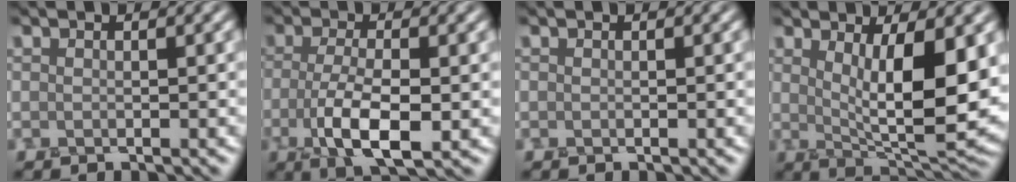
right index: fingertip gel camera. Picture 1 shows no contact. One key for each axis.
{"total": 5.6, "fx": -1.5, "fy": 2.1, "fz": 5.0, "tx": -0.106, "ty": -0.012, "tz": -0.027}
{"total": 0.0}
{"total": 8.3, "fx": 1.4, "fy": 2.4, "fz": 7.8, "tx": -0.125, "ty": -0.020, "tz": 0.034}